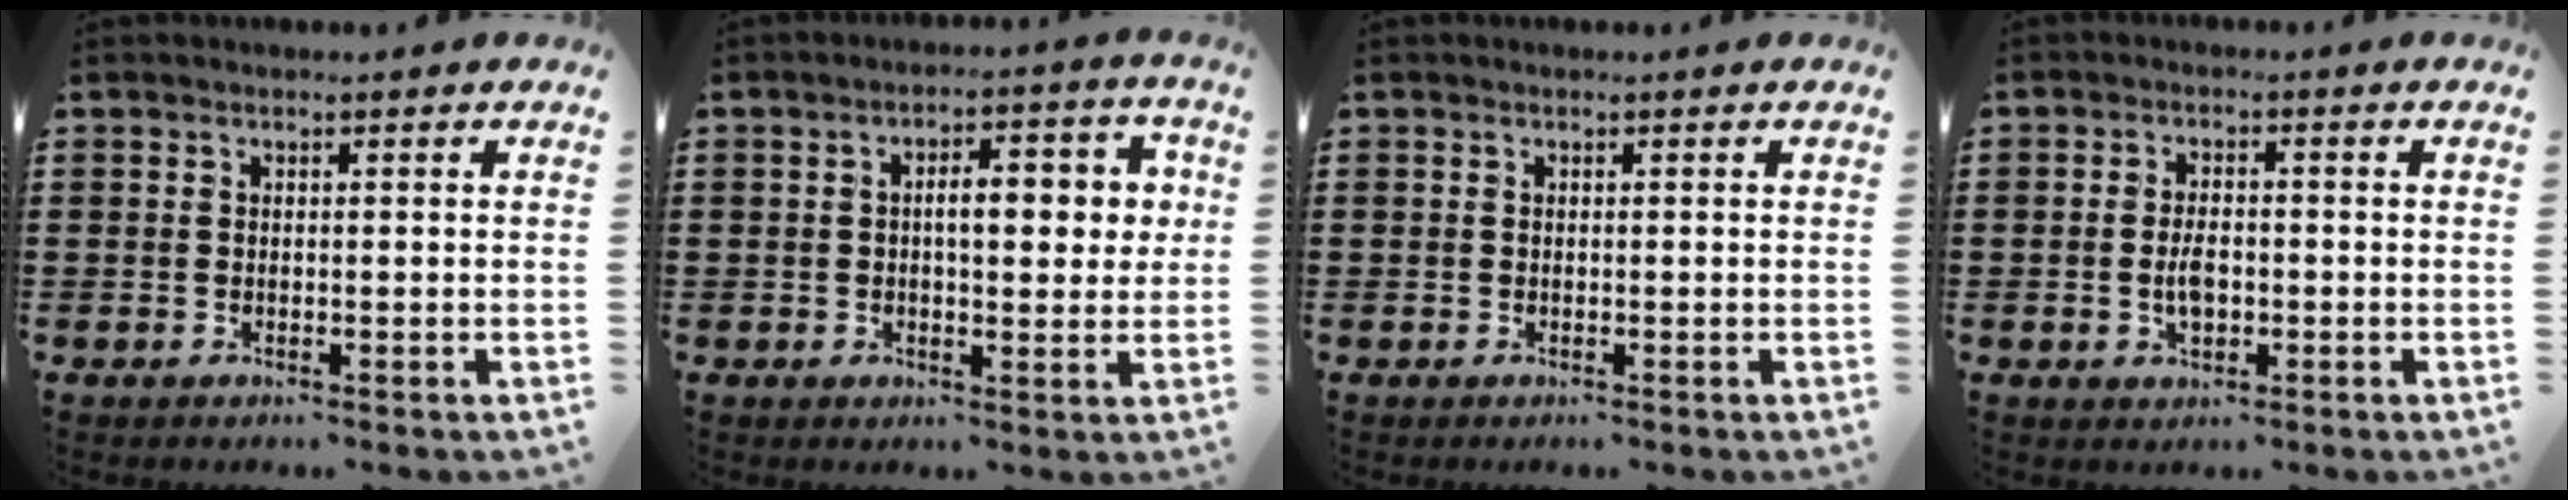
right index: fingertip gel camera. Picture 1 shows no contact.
{"total": 6.5, "force": [0.6, 2.8, 5.8], "torque": [-0.088, 0.005, 0.000]}
{"total": 0.0}
{"total": 3.6, "force": [-0.6, 1.9, 3.0], "torque": [-0.058, 0.004, -0.011]}